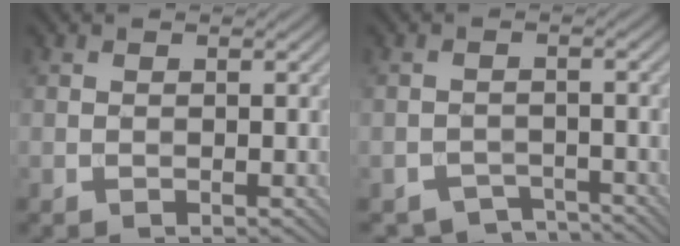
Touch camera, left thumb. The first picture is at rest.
{"total": 3.5, "force": [-3.1, 1.5, 0.9], "torque": [-0.012, -0.007, -0.051]}